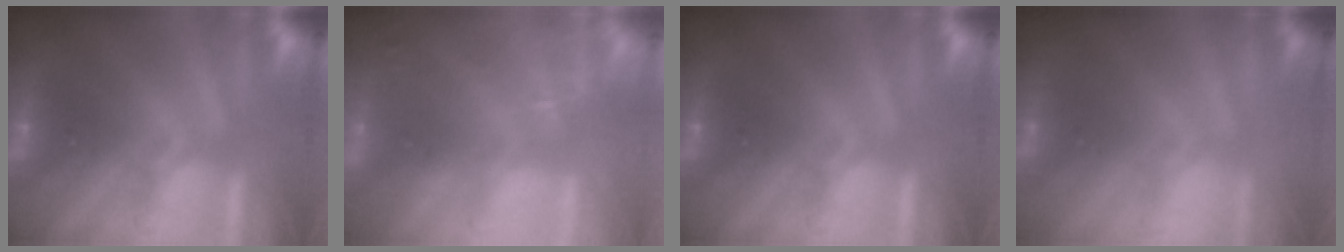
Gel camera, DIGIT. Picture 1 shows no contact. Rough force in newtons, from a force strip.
{"total": 1.4}
{"total": 0.0}
{"total": 2.4}